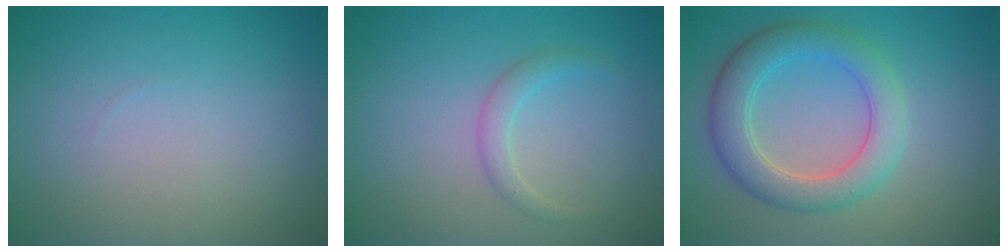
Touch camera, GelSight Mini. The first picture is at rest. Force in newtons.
{"total": 1.5, "press": 1.5, "slide": 0.1}
{"total": 5.1, "press": 5.1, "slide": 0.1}